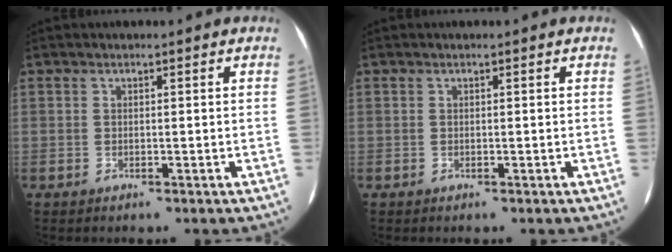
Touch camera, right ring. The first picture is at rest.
{"total": 0.0}